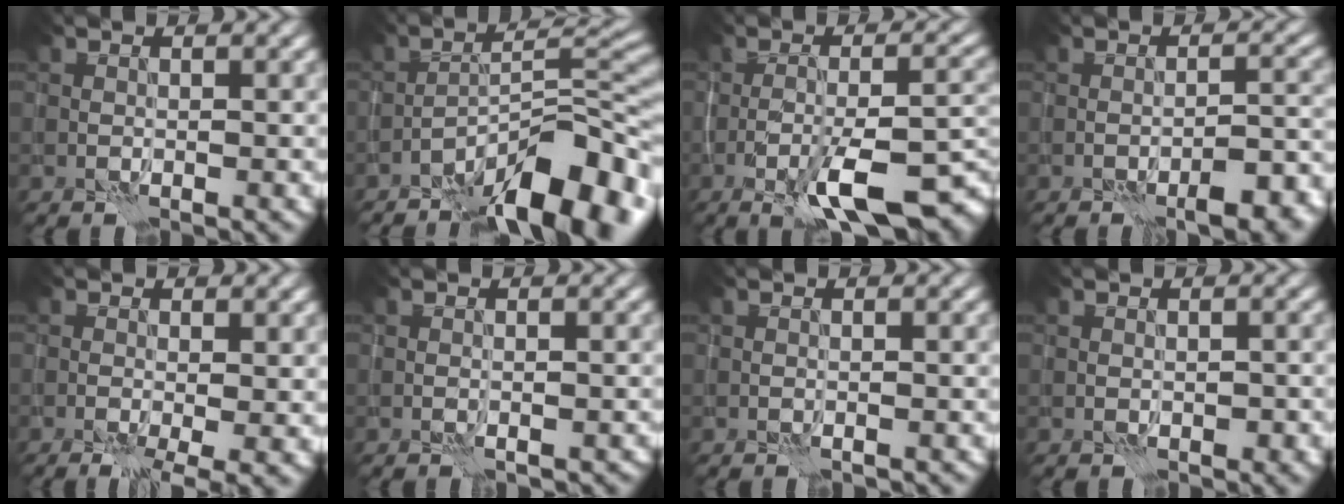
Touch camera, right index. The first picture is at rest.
{"total": 11.4, "force": [-7.3, 3.6, 8.0], "torque": [-0.111, 0.014, -0.130]}
{"total": 9.3, "force": [-4.3, 2.8, 7.7], "torque": [-0.130, -0.006, -0.074]}
{"total": 5.6, "force": [-3.5, 1.7, 4.1], "torque": [-0.057, 0.007, -0.046]}
{"total": 4.3, "force": [-1.6, 1.2, 3.7], "torque": [-0.062, -0.009, -0.021]}
{"total": 1.4, "force": [-0.9, 0.5, 0.9], "torque": [-0.017, -0.001, -0.013]}
{"total": 0.5, "force": [-0.4, 0.1, 0.4], "torque": [-0.007, -0.001, -0.007]}
{"total": 1.2, "force": [-0.3, 0.6, 1.0], "torque": [-0.015, 0.001, -0.003]}